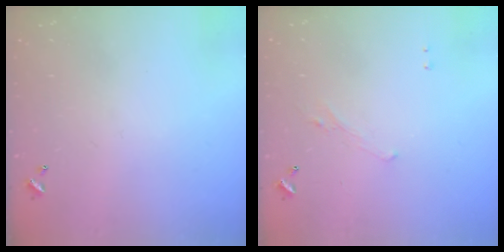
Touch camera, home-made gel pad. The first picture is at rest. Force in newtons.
{"total": 1.2, "press": 0.9, "slide": 0.8}